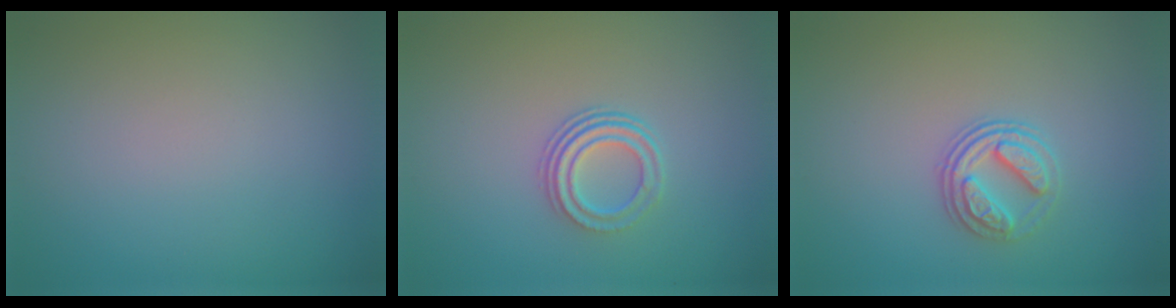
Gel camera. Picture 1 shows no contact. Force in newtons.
{"total": 3.0, "press": 2.2, "slide": 2.0}
{"total": 2.7, "press": 2.5, "slide": 1.0}